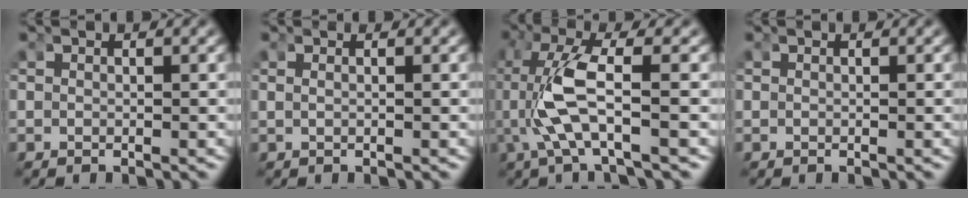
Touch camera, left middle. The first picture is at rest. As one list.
[{"total": 0.5, "force": [0.0, -0.4, 0.4], "torque": [-0.005, 0.000, 0.004]}, {"total": 5.4, "force": [-0.7, 1.1, 5.3], "torque": [-0.128, -0.004, -0.005]}, {"total": 0.0}]